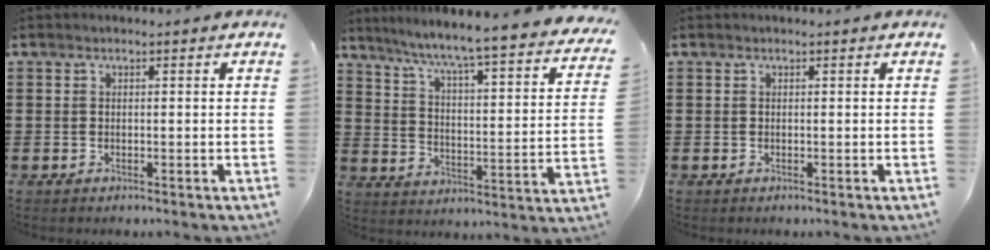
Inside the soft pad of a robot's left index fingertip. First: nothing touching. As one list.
[{"total": 5.4, "force": [4.4, -1.1, 2.9], "torque": [-0.076, -0.050, 0.062]}, {"total": 0.0}]